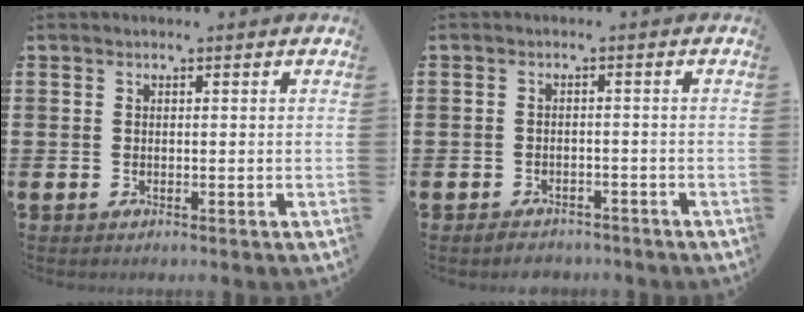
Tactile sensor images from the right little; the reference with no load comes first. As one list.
[{"total": 1.7, "force": [-1.6, 0.4, -0.1], "torque": [-0.006, 0.003, -0.036]}]